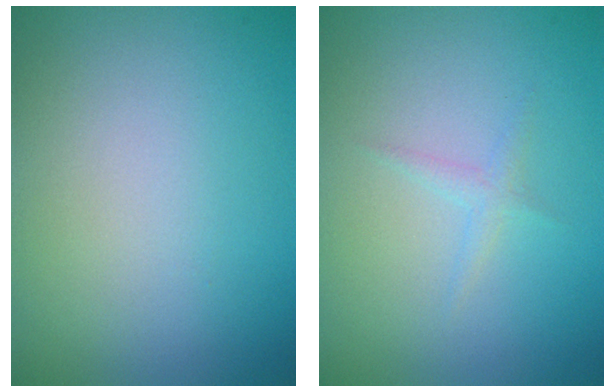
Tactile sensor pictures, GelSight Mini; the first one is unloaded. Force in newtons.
{"total": 0.9, "press": 0.9, "slide": 0.1}